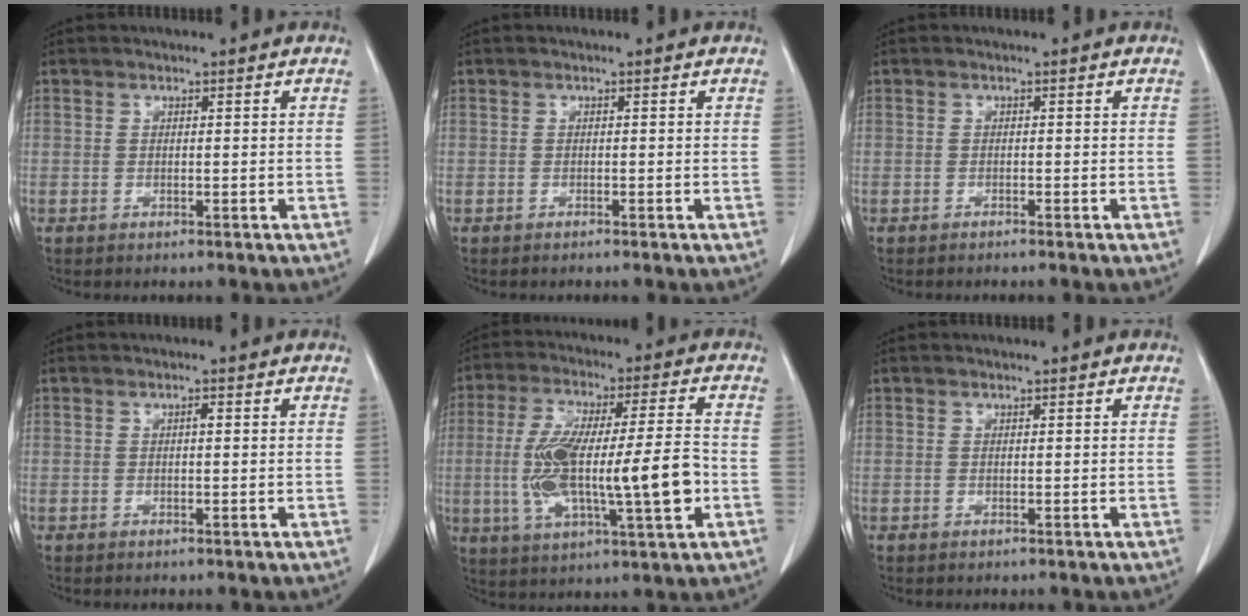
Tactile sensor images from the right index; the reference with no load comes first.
{"total": 0.0}
{"total": 0.8, "force": [-0.7, -0.1, 0.3], "torque": [-0.006, 0.000, -0.012]}
{"total": 0.6, "force": [0.1, 0.2, 0.6], "torque": [-0.011, 0.002, 0.001]}
{"total": 17.0, "force": [-2.5, 2.8, 16.6], "torque": [-0.312, 0.008, -0.036]}
{"total": 0.0}